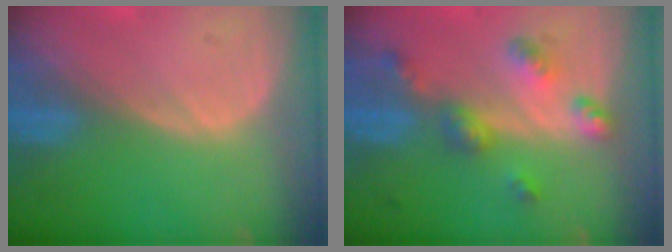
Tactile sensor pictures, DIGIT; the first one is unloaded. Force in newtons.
{"total": 6.5, "press": 5.7, "slide": 3.1}